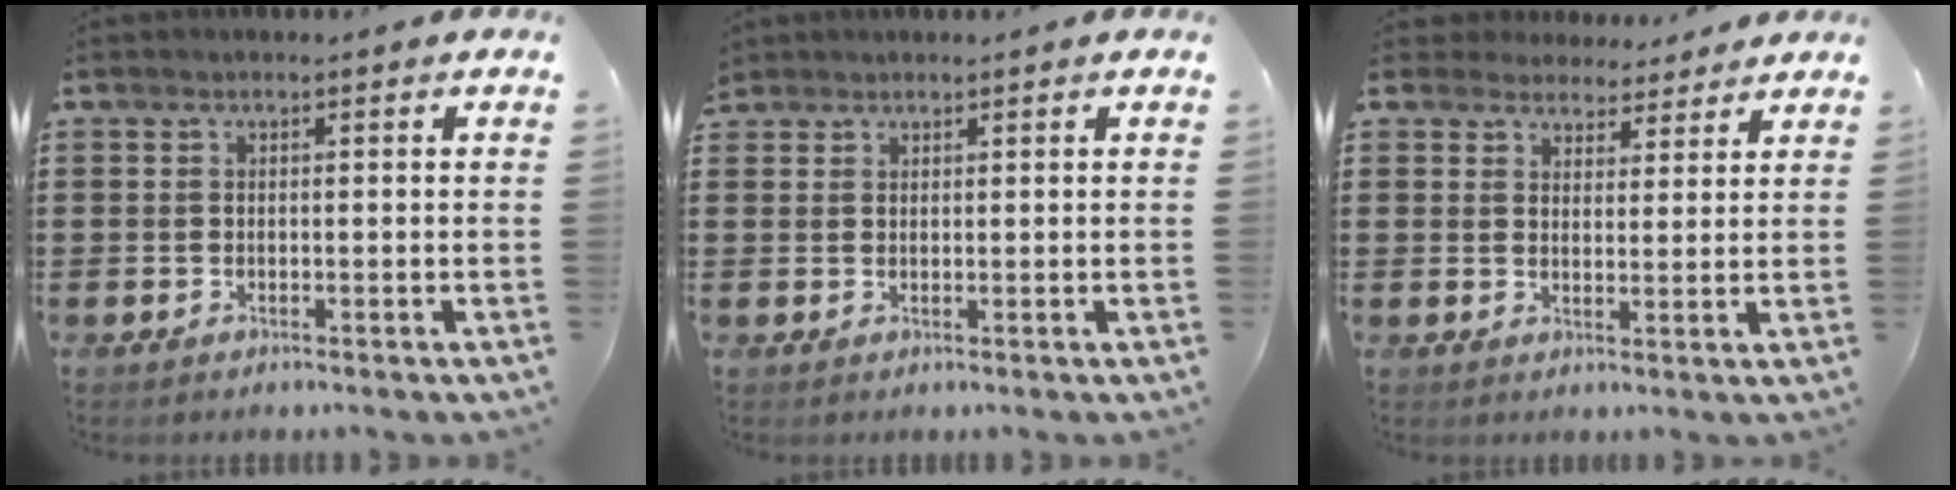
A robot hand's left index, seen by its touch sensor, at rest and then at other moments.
{"total": 1.3, "force": [1.2, 0.4, -0.1], "torque": [-0.003, 0.001, 0.025]}
{"total": 3.8, "force": [3.5, 1.3, 0.1], "torque": [-0.018, -0.004, 0.066]}